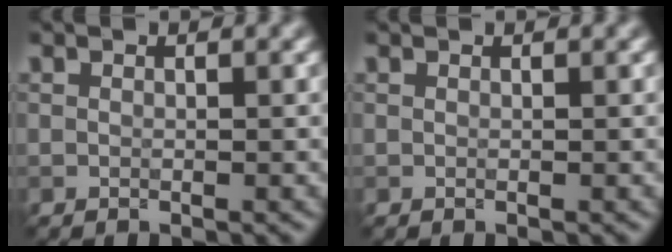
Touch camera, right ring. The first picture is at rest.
{"total": 0.0}